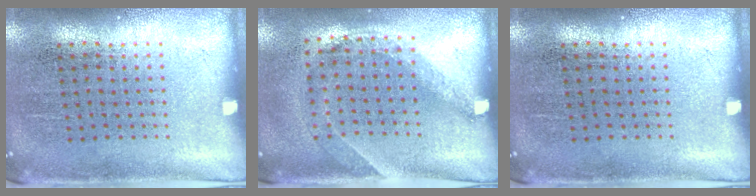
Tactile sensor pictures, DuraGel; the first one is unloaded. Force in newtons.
{"total": 1.4, "press": 1.0, "slide": 1.0}
{"total": 0.0}